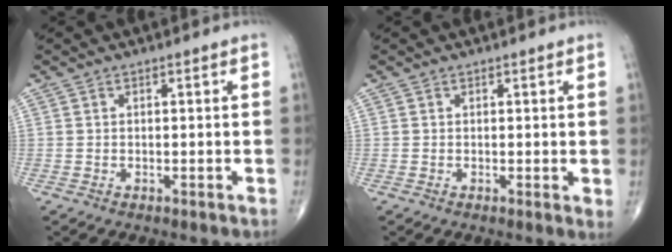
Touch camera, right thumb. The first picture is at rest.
{"total": 1.4, "force": [0.3, 0.4, 1.3], "torque": [-0.018, -0.005, 0.000]}